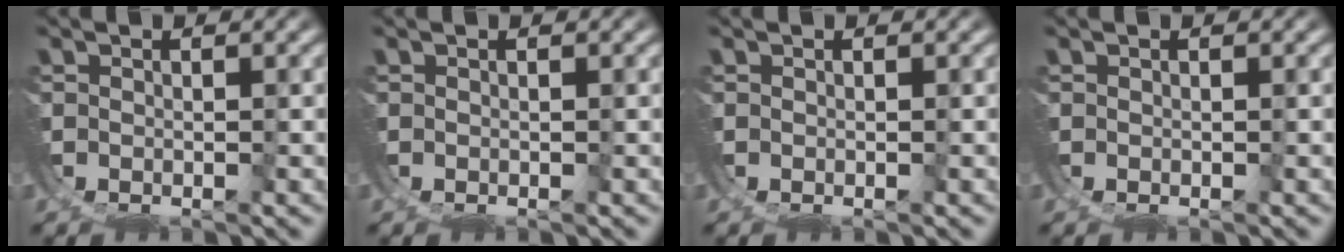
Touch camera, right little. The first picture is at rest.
{"total": 0.0}
{"total": 0.0}
{"total": 0.0}